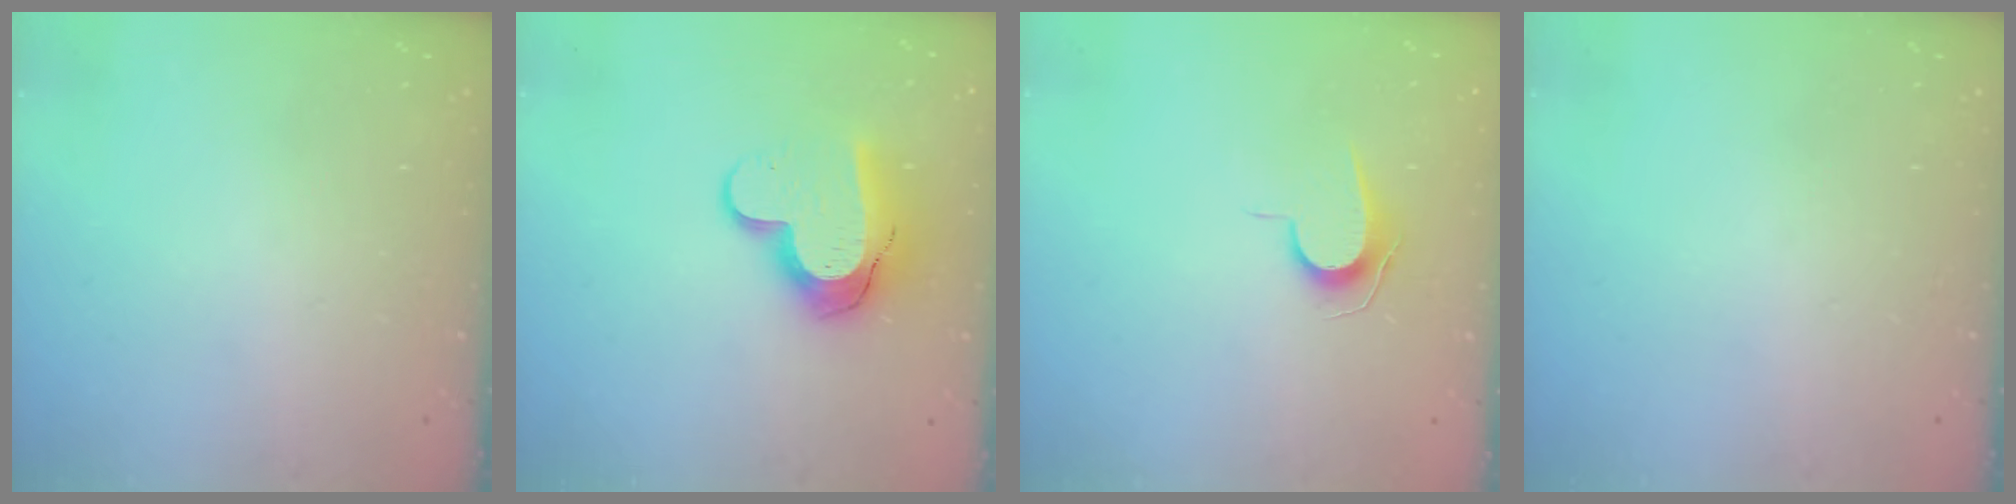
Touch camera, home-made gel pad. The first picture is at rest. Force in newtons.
{"total": 13.3, "press": 13.3, "slide": 1.1}
{"total": 7.0, "press": 7.0, "slide": 0.6}
{"total": 0.0}